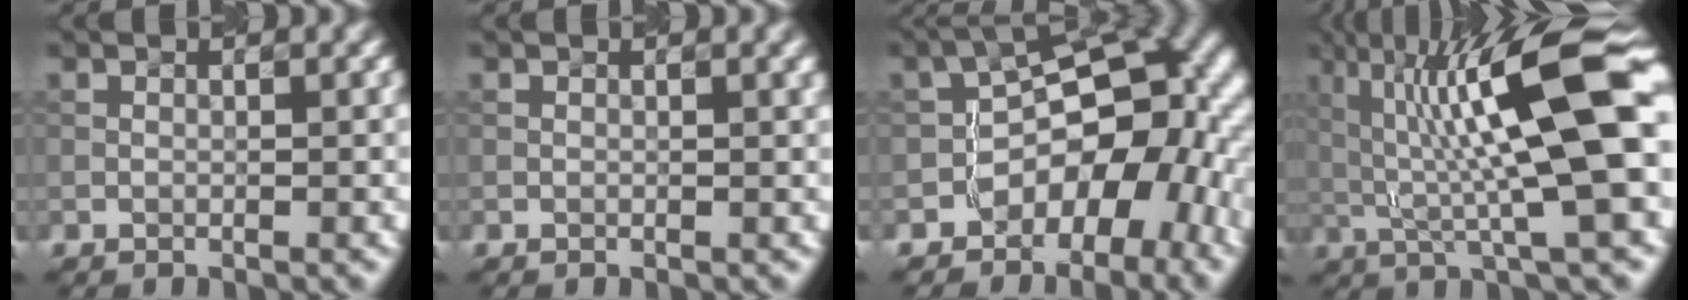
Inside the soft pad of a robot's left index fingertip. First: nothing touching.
{"total": 1.1, "force": [0.4, 0.4, 0.9], "torque": [-0.011, 0.002, 0.002]}
{"total": 9.7, "force": [-4.0, 6.0, 6.6], "torque": [-0.061, 0.010, -0.066]}
{"total": 13.5, "force": [2.1, 2.6, 13.1], "torque": [-0.209, 0.020, 0.041]}